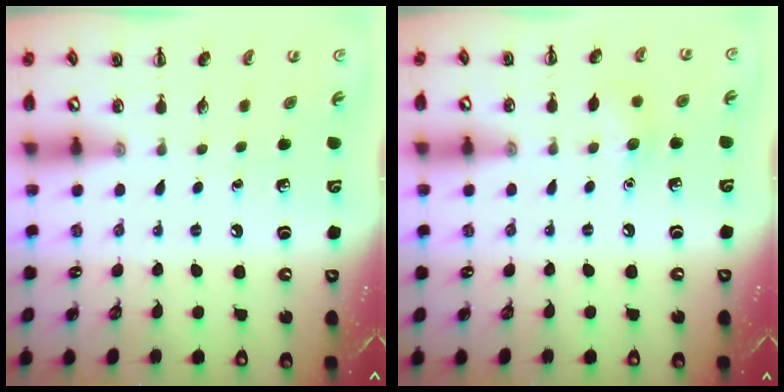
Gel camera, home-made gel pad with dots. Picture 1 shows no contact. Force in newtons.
{"total": 6.9, "press": 6.7, "slide": 1.8}